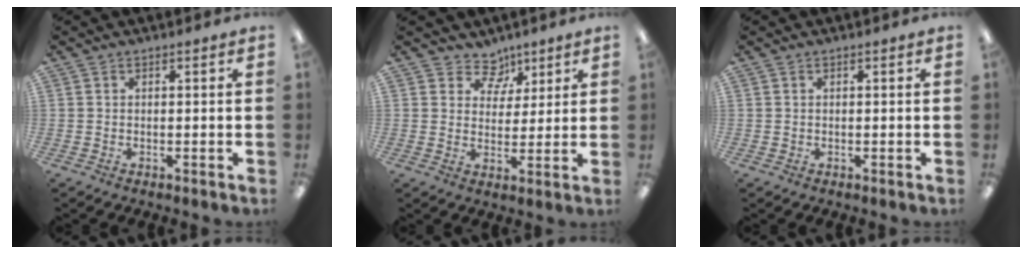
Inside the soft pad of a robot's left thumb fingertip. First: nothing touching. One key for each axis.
{"total": 7.5, "fx": 5.0, "fy": 5.4, "fz": 1.5, "tx": -0.016, "ty": -0.033, "tz": 0.092}
{"total": 0.5, "fx": 0.2, "fy": 0.4, "fz": -0.1, "tx": 0.001, "ty": 0.004, "tz": 0.004}